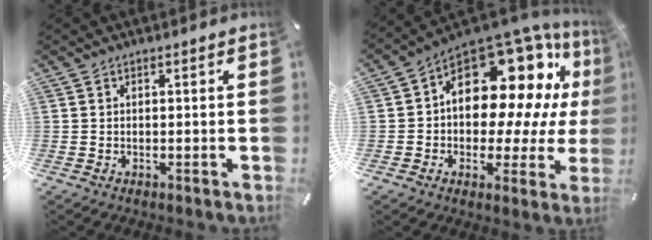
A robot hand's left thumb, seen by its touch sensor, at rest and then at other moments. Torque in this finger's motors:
{"motor_torque": [1.81, 3.20, 1.71, -1.07, 0.53]}